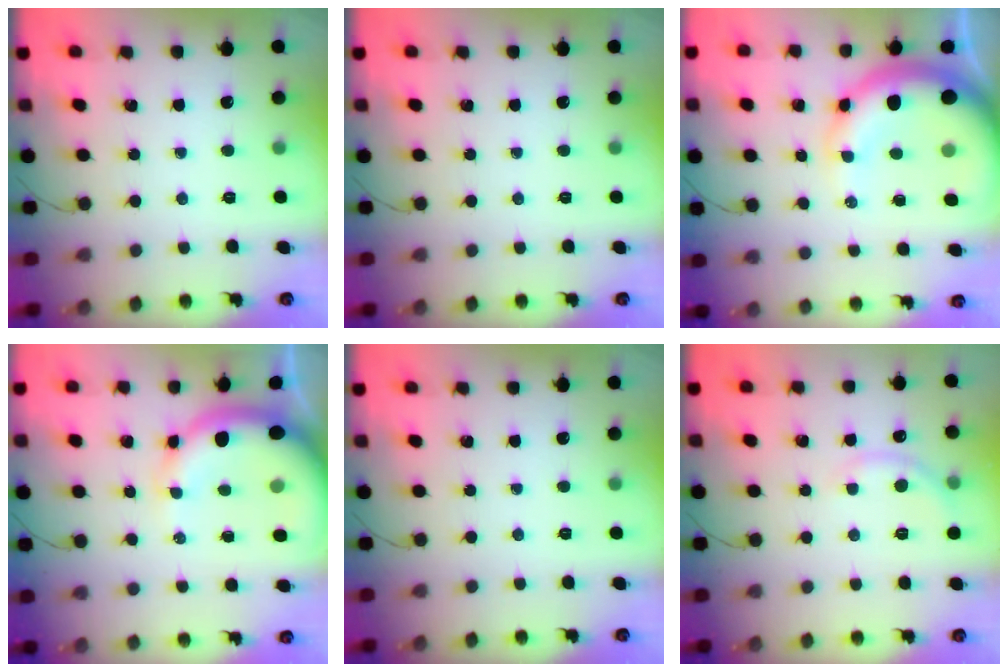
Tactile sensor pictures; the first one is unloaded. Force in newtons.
{"total": 0.0}
{"total": 14.7, "press": 14.3, "slide": 3.2}
{"total": 11.6, "press": 11.4, "slide": 2.2}
{"total": 0.0}
{"total": 3.3, "press": 3.1, "slide": 1.2}